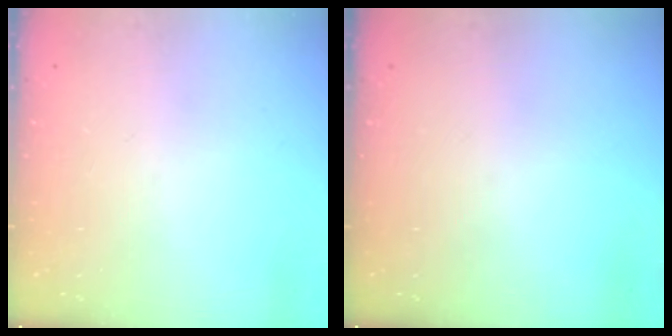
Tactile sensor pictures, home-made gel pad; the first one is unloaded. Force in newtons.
{"total": 0.0}